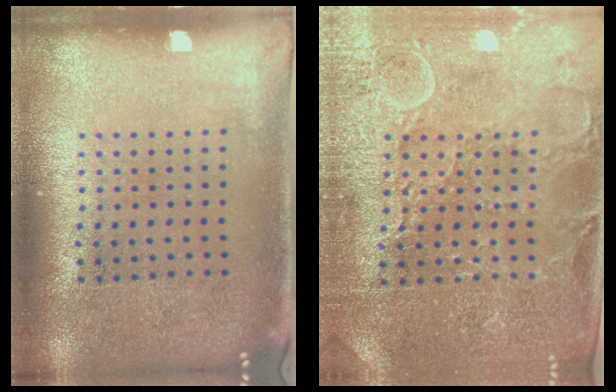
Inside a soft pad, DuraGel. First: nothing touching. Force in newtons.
{"total": 3.4, "press": 3.4, "slide": 0.7}